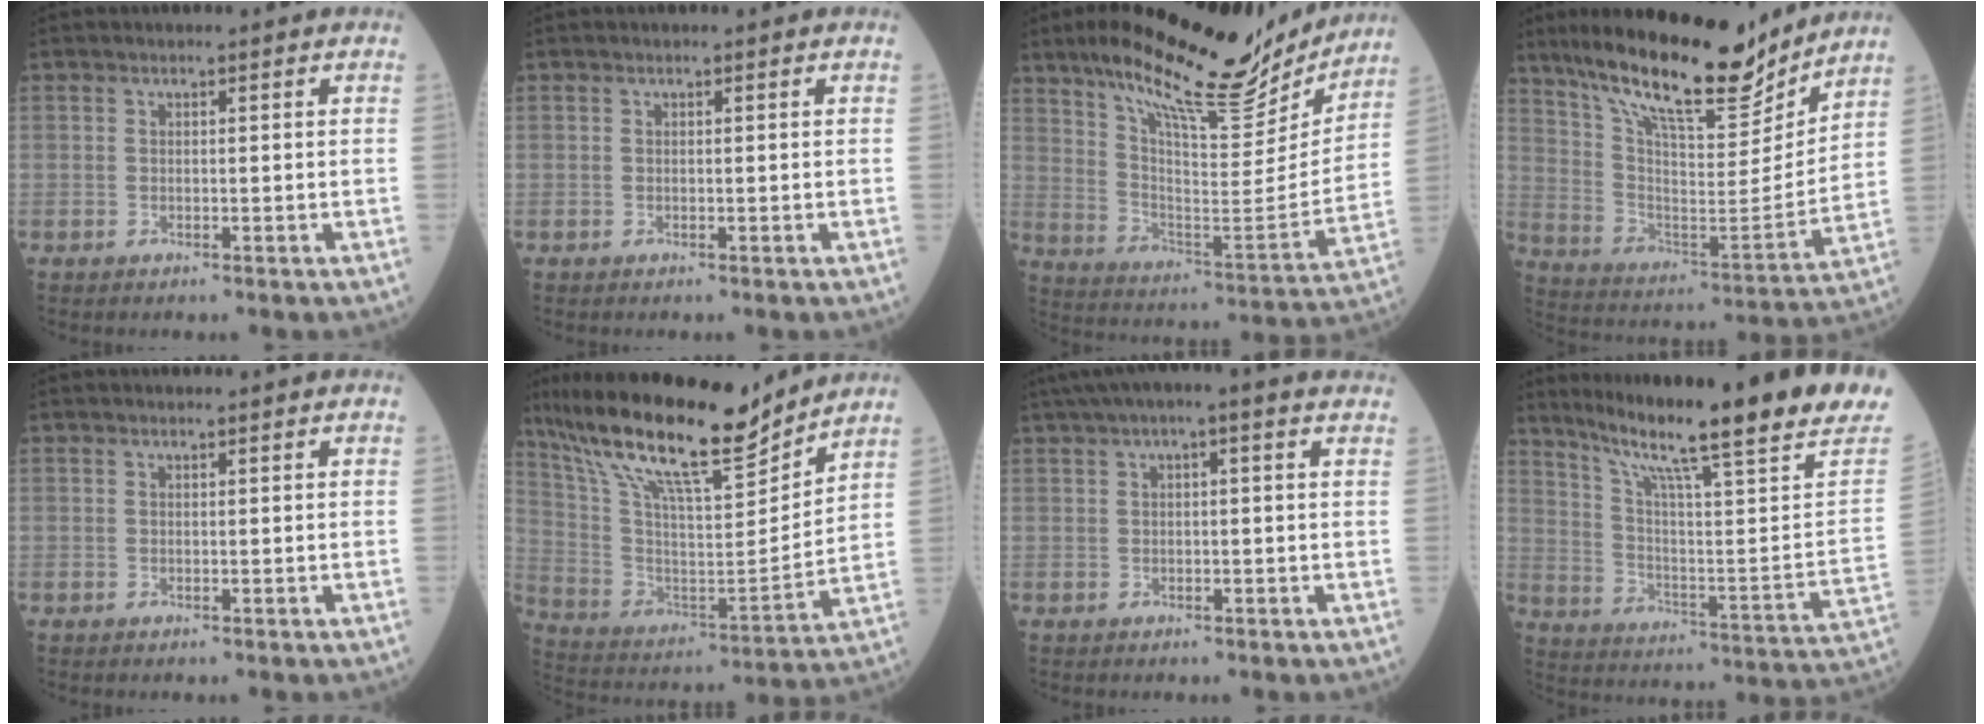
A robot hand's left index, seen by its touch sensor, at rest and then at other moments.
{"total": 0.0}
{"total": 23.1, "force": [18.3, 5.6, 12.9], "torque": [-0.215, -0.013, 0.275]}
{"total": 19.8, "force": [16.3, 4.2, 10.4], "torque": [-0.187, -0.021, 0.274]}
{"total": 0.0}
{"total": 21.3, "force": [17.2, 3.0, 12.2], "torque": [-0.230, 0.000, 0.305]}
{"total": 7.1, "force": [4.3, 1.2, 5.5], "torque": [-0.094, 0.043, 0.057]}
{"total": 27.1, "force": [19.9, 0.7, 18.4], "torque": [-0.282, -0.054, 0.272]}